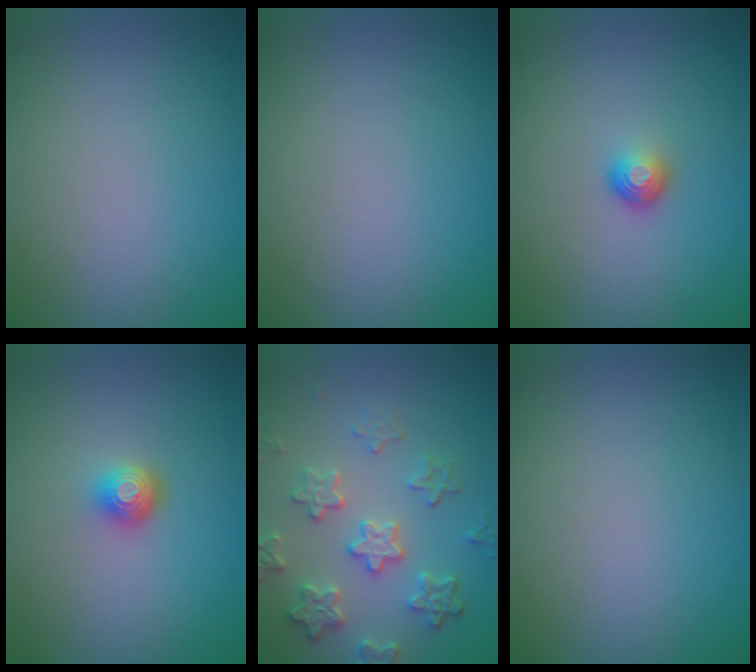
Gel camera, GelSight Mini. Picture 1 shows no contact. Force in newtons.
{"total": 0.0}
{"total": 1.7, "press": 1.2, "slide": 1.2}
{"total": 2.1, "press": 1.5, "slide": 1.5}
{"total": 4.8, "press": 4.0, "slide": 2.6}
{"total": 0.0}